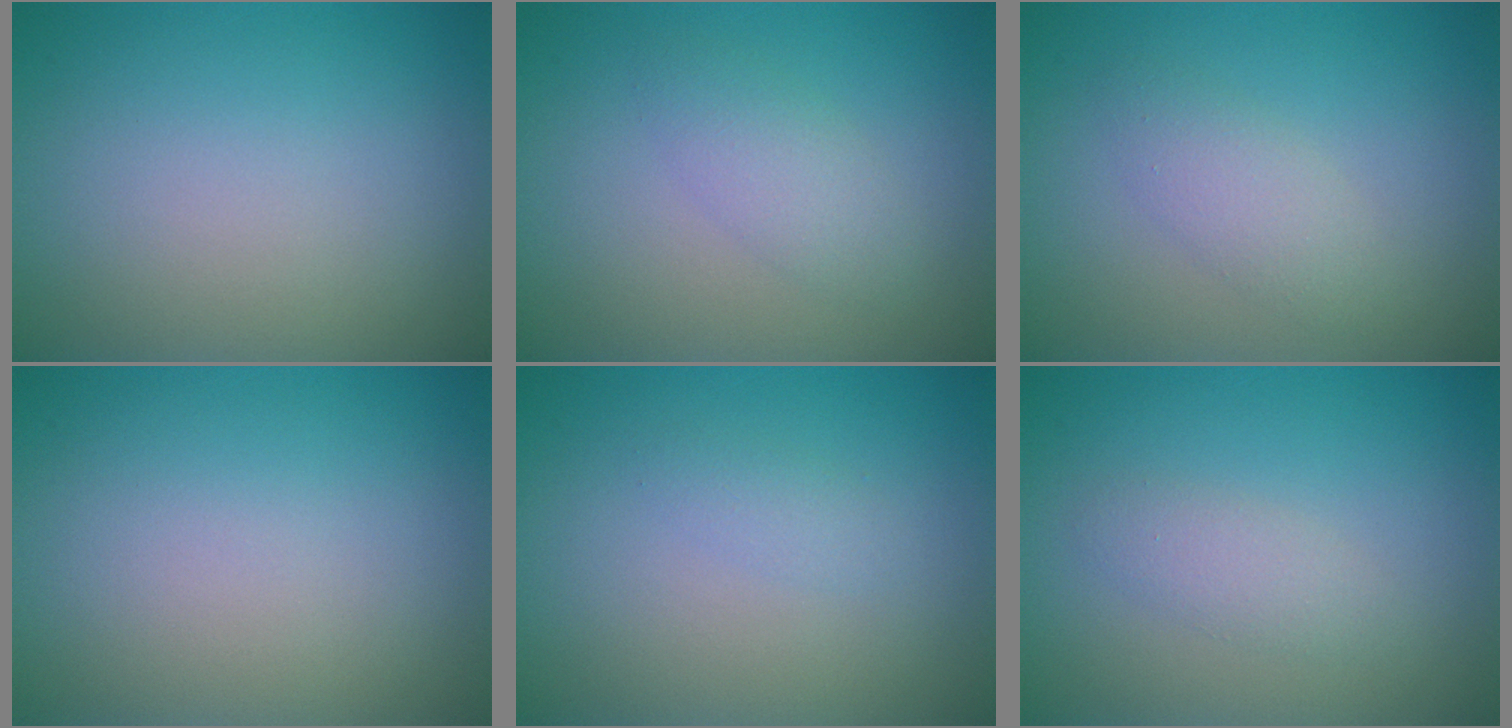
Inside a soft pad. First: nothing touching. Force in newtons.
{"total": 2.2, "press": 2.2, "slide": 0.1}
{"total": 2.2, "press": 2.2, "slide": 0.0}
{"total": 0.0}
{"total": 1.0, "press": 1.0, "slide": 0.0}
{"total": 1.6, "press": 1.6, "slide": 0.0}